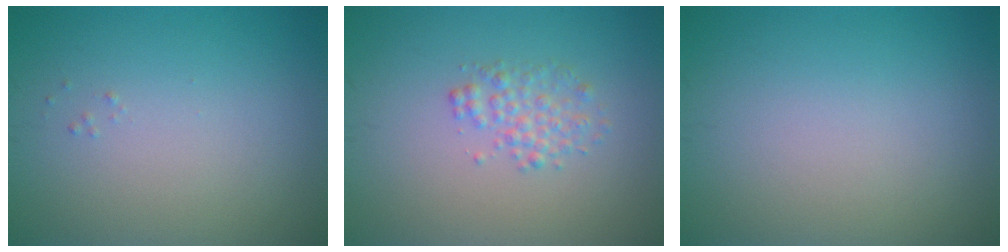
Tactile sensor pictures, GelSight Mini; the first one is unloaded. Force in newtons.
{"total": 2.0, "press": 2.0, "slide": 0.1}
{"total": 0.0}